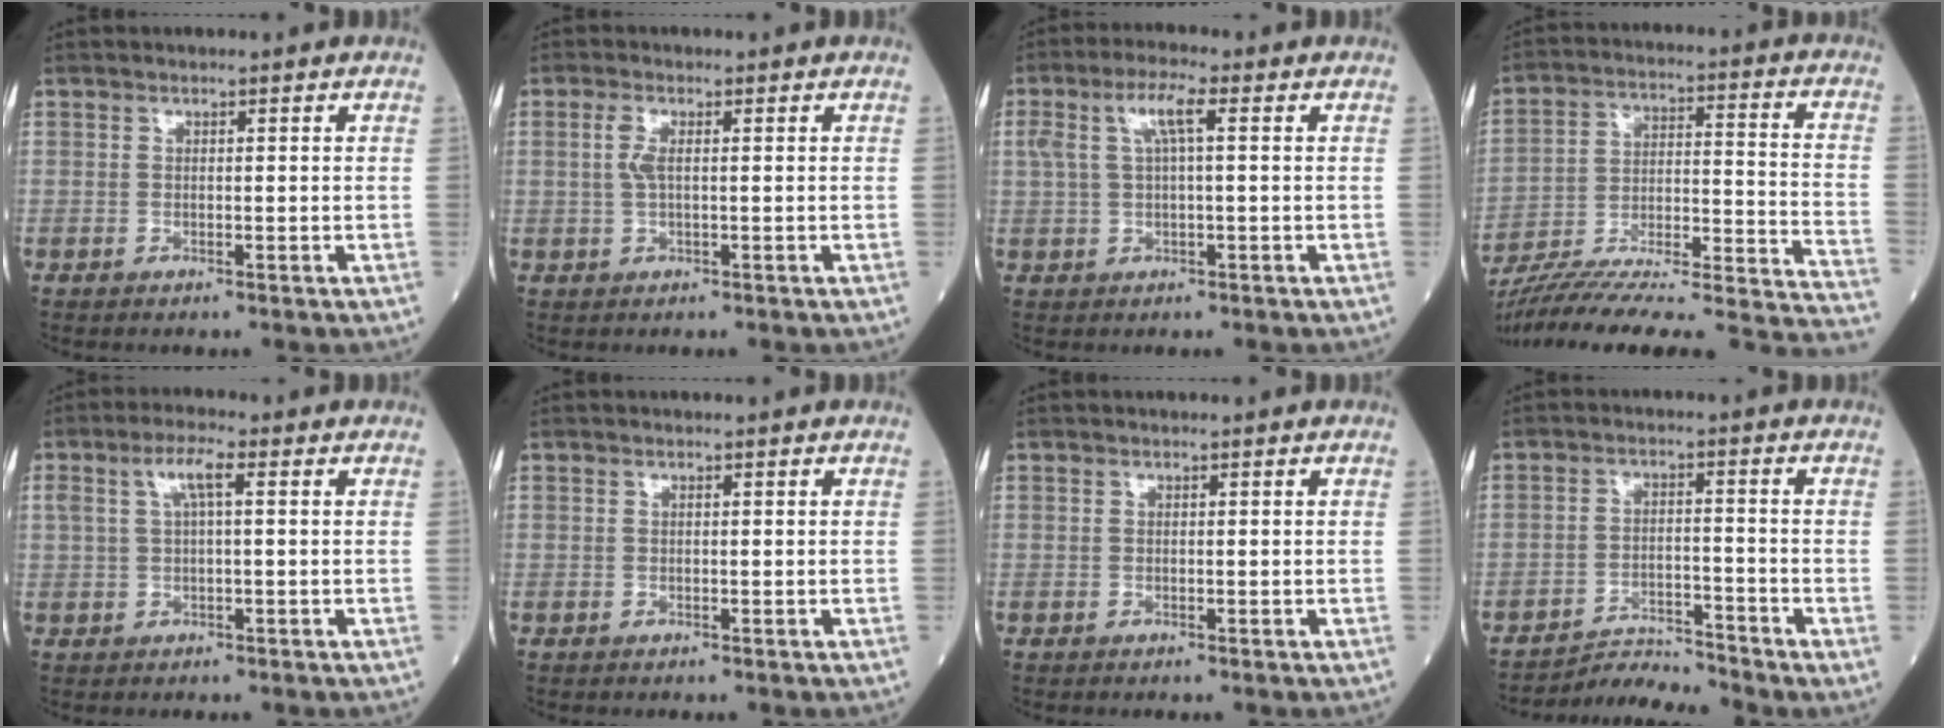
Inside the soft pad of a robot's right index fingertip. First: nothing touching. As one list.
[{"total": 2.3, "force": [0.3, 0.6, 2.1], "torque": [-0.051, 0.002, 0.006]}, {"total": 5.0, "force": [1.4, 0.9, 4.7], "torque": [-0.101, 0.023, 0.033]}, {"total": 30.6, "force": [-26.5, 1.9, 15.3], "torque": [-0.185, -0.022, -0.383]}, {"total": 4.0, "force": [1.2, 0.8, 3.8], "torque": [-0.080, 0.019, 0.027]}, {"total": 0.0}, {"total": 0.0}, {"total": 4.9, "force": [-4.7, -1.3, -0.6], "torque": [0.004, -0.010, -0.081]}]